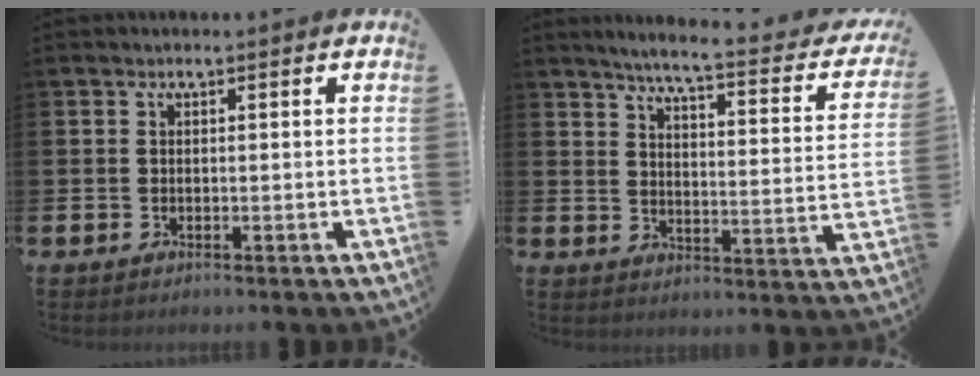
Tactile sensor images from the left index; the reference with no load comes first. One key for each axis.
{"total": 5.1, "fx": 4.4, "fy": 0.2, "fz": 2.6, "tx": -0.057, "ty": -0.042, "tz": 0.061}